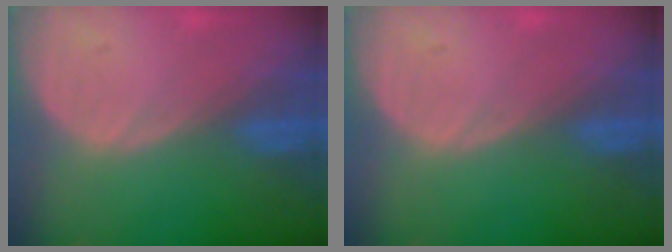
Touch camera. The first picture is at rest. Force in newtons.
{"total": 0.0}